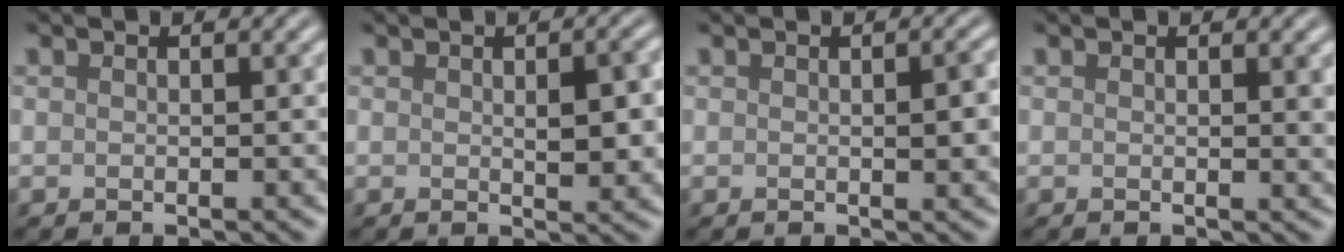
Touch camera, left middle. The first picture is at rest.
{"total": 3.2, "force": [0.2, 1.2, 2.9], "torque": [-0.042, -0.002, 0.005]}
{"total": 1.7, "force": [0.0, 0.4, 1.7], "torque": [-0.022, -0.002, 0.001]}
{"total": 1.0, "force": [0.4, 0.1, 0.9], "torque": [-0.008, -0.002, 0.006]}